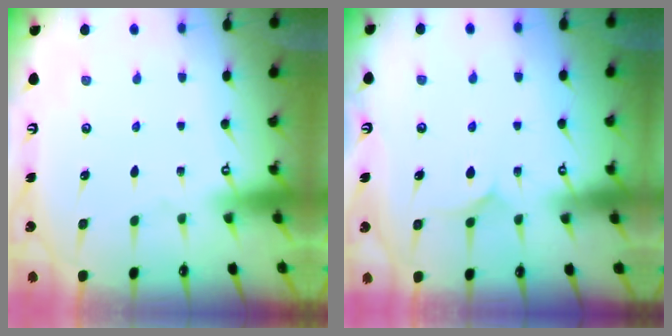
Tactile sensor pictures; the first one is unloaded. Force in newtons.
{"total": 6.4, "press": 6.4, "slide": 0.4}